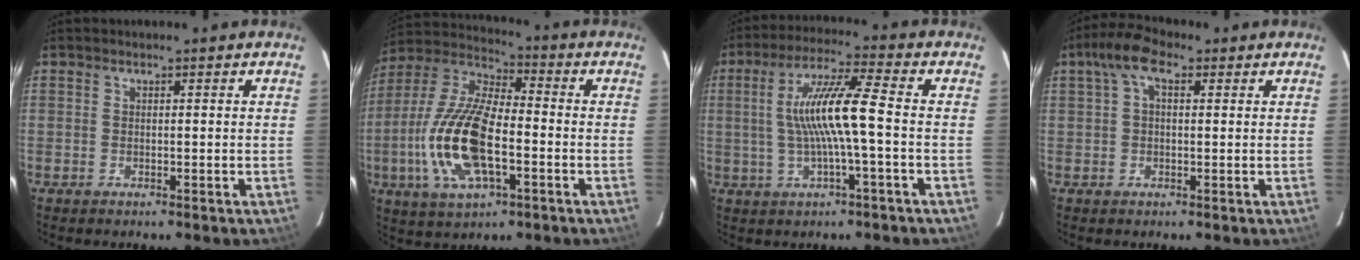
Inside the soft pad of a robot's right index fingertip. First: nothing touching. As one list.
[{"total": 18.1, "force": [-4.6, 7.3, 15.9], "torque": [-0.342, -0.006, -0.090]}, {"total": 10.0, "force": [-0.4, -0.6, 9.9], "torque": [-0.188, 0.006, -0.001]}, {"total": 5.0, "force": [2.3, 2.3, 3.8], "torque": [-0.074, 0.020, 0.044]}]